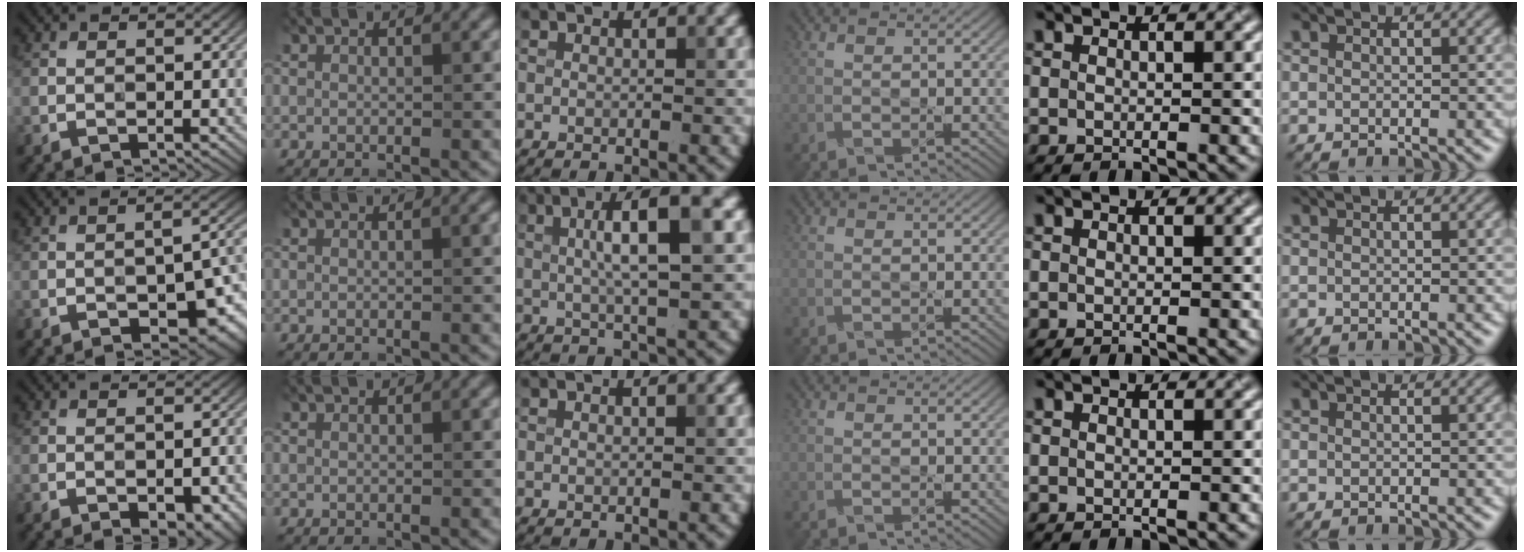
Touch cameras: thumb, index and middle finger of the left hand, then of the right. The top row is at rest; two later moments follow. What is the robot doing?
{"motion": "dispense", "object": "glue bottle"}